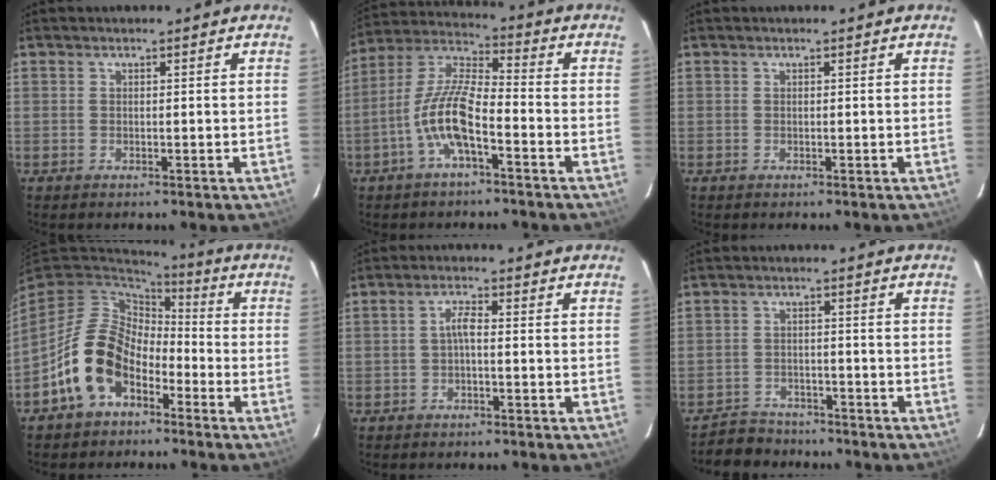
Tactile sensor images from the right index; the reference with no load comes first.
{"total": 10.5, "force": [-4.6, 2.8, 9.0], "torque": [-0.197, 0.008, -0.093]}
{"total": 0.0}
{"total": 13.2, "force": [-6.0, 8.9, 7.7], "torque": [-0.162, 0.017, -0.104]}
{"total": 2.2, "force": [-0.6, 0.4, 2.0], "torque": [-0.042, 0.008, -0.011]}
{"total": 6.8, "force": [-6.0, 3.2, 0.5], "torque": [-0.031, 0.010, -0.093]}